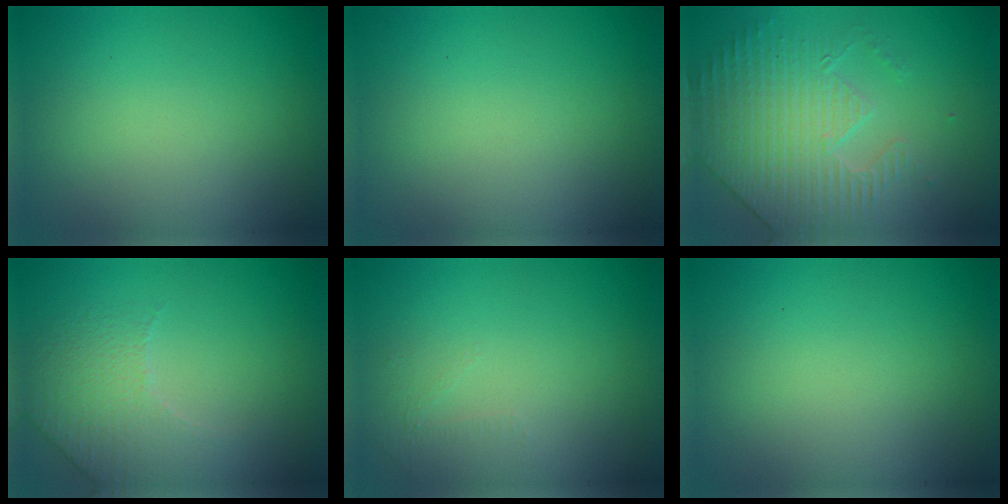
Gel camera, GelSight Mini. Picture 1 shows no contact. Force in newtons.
{"total": 0.0}
{"total": 4.2, "press": 3.8, "slide": 1.8}
{"total": 2.2, "press": 2.0, "slide": 1.0}
{"total": 0.9, "press": 0.4, "slide": 0.8}
{"total": 0.0}